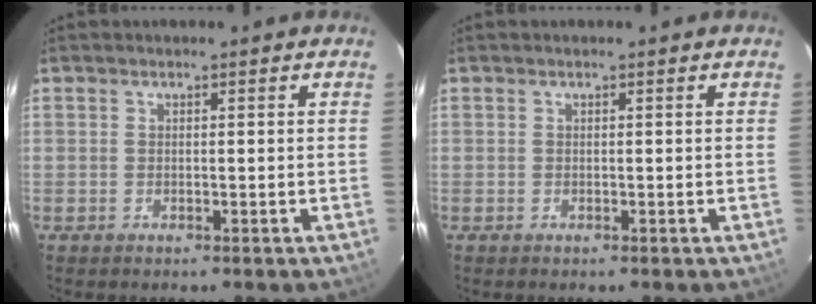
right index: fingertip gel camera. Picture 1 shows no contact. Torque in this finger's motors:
{"motor_torque": [0.00, 0.00, 0.00, 0.00]}